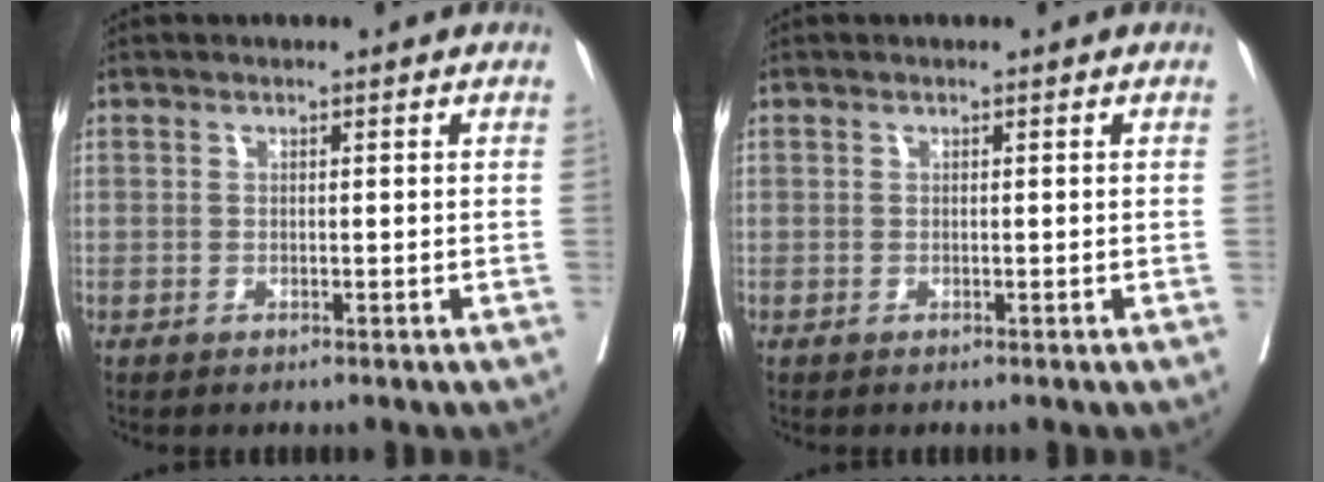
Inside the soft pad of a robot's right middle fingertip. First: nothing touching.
{"total": 0.0}